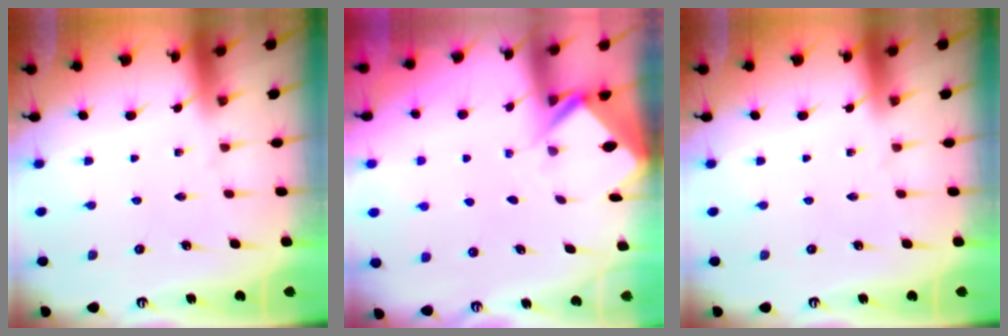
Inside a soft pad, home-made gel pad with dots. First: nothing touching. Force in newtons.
{"total": 2.4, "press": 2.4, "slide": 0.1}
{"total": 0.0}